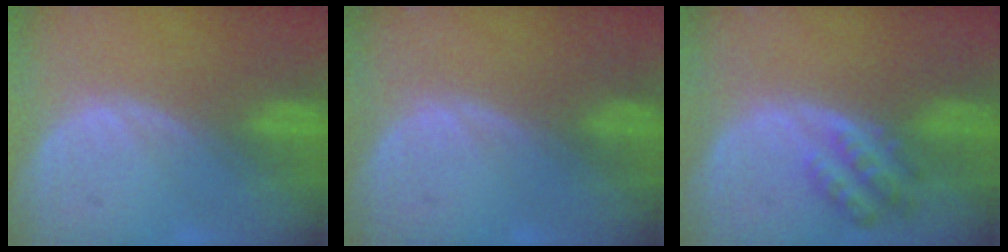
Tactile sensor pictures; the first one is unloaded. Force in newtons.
{"total": 0.0}
{"total": 4.5, "press": 4.5, "slide": 0.6}